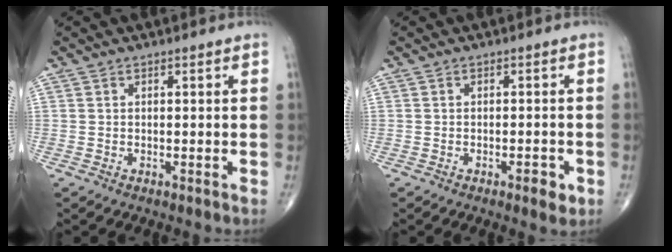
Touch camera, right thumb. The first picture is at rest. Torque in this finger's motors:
{"motor_torque": [0.64, 0.72, -0.12, 0.00, 0.00]}